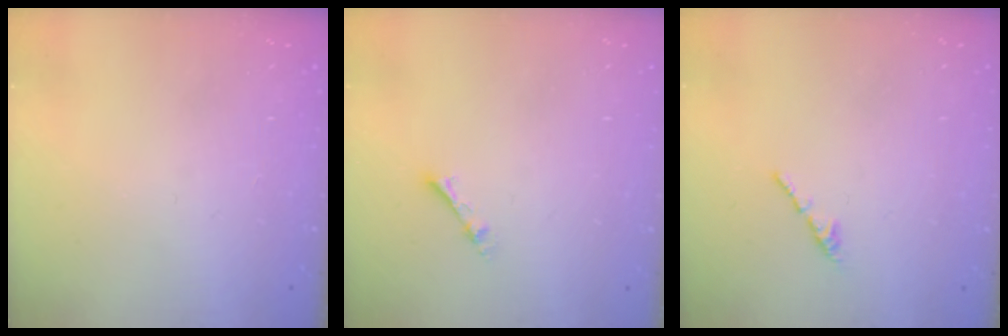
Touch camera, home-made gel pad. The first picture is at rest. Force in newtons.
{"total": 3.3, "press": 3.2, "slide": 0.4}
{"total": 1.3, "press": 1.2, "slide": 0.4}